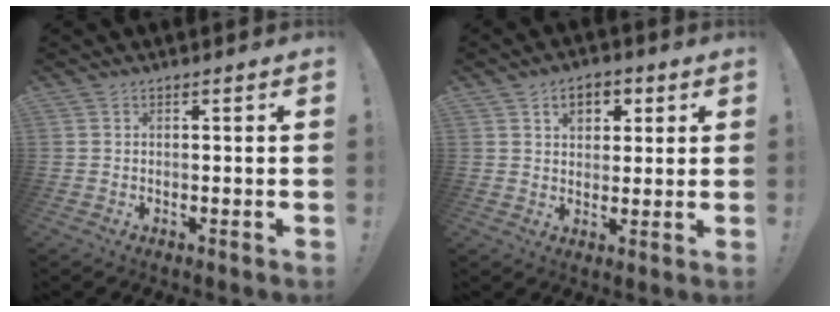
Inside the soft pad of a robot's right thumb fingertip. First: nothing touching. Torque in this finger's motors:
{"motor_torque": [-0.06, 0.08, 0.01, 0.07, 0.00]}